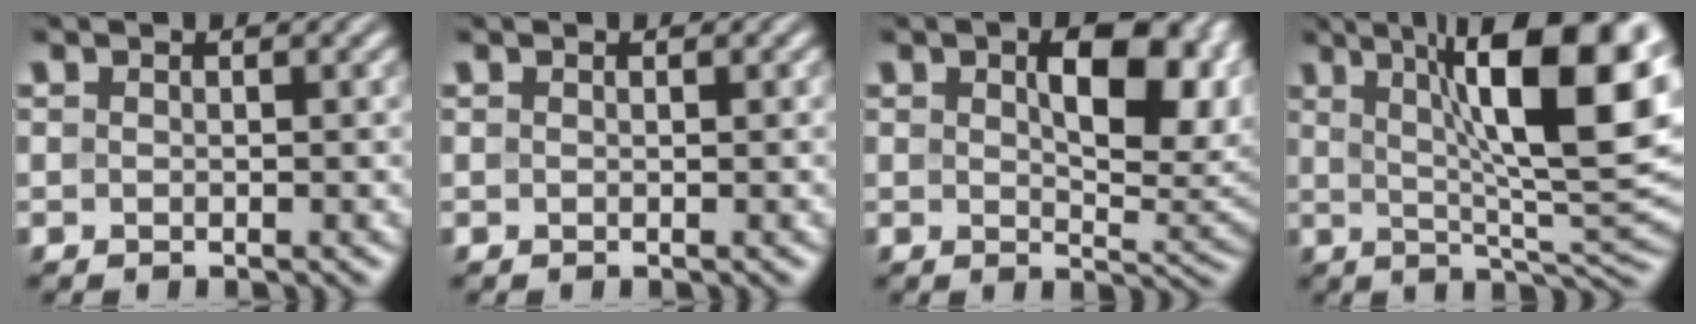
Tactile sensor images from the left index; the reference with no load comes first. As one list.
[{"total": 0.0}, {"total": 9.2, "force": [2.4, 4.2, 7.8], "torque": [-0.111, 0.001, 0.042]}, {"total": 14.4, "force": [4.3, 3.8, 13.3], "torque": [-0.180, 0.005, 0.072]}]